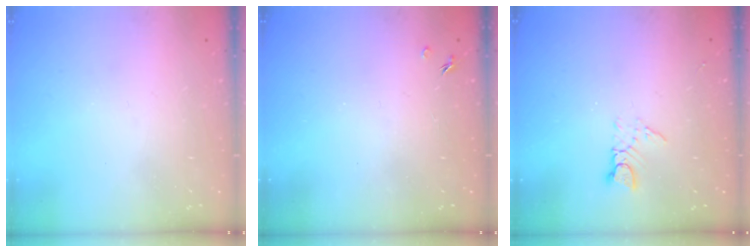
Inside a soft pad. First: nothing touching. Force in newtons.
{"total": 1.3, "press": 1.3, "slide": 0.3}
{"total": 4.0, "press": 4.0, "slide": 0.2}